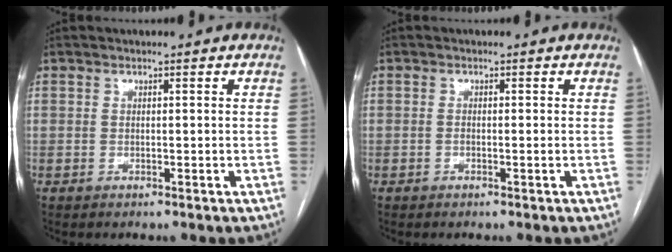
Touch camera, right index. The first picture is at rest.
{"total": 0.9, "force": [-0.2, 0.1, 0.9], "torque": [-0.014, 0.001, -0.003]}